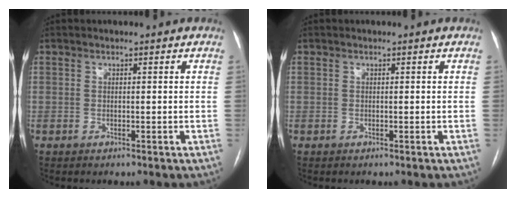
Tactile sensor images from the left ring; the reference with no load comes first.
{"total": 0.0}